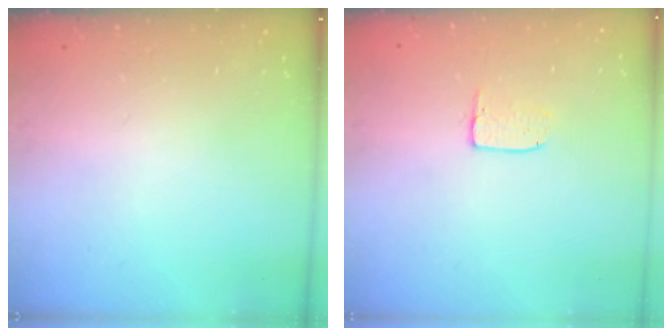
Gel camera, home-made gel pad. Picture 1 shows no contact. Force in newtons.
{"total": 5.2, "press": 5.2, "slide": 0.4}